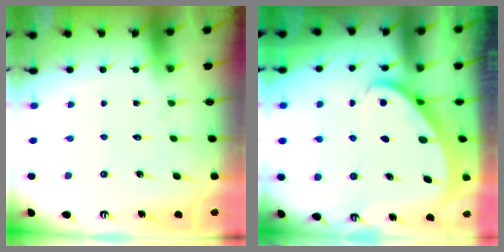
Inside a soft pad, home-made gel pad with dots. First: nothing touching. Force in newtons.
{"total": 2.6, "press": 2.6, "slide": 0.4}